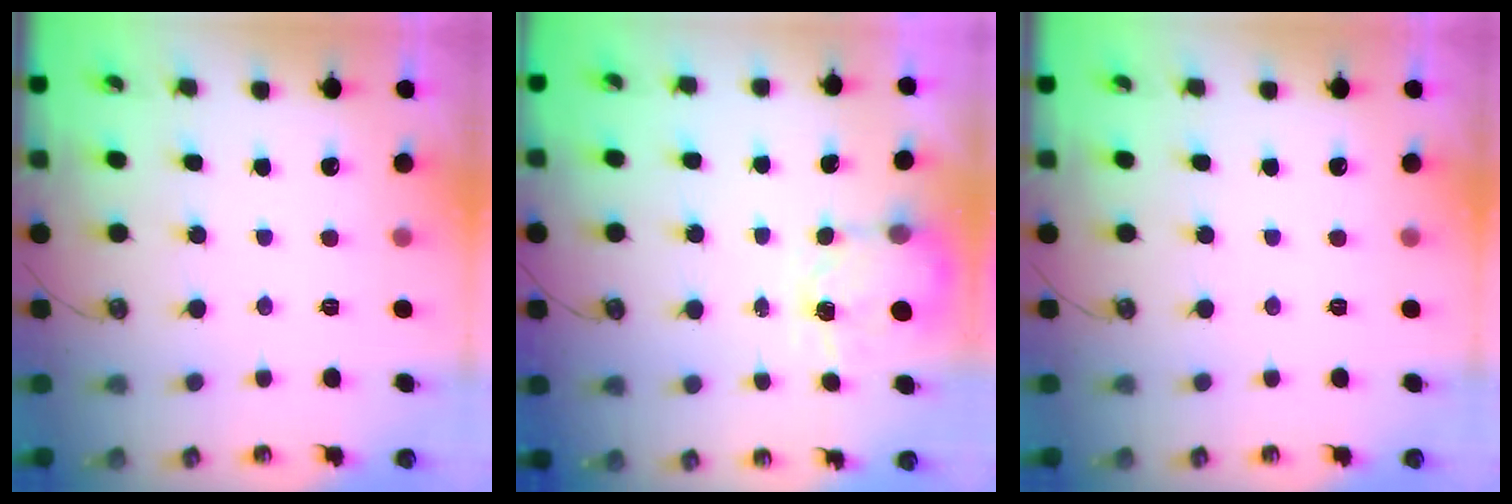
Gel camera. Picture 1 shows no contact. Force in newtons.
{"total": 3.7, "press": 3.6, "slide": 0.6}
{"total": 0.0}